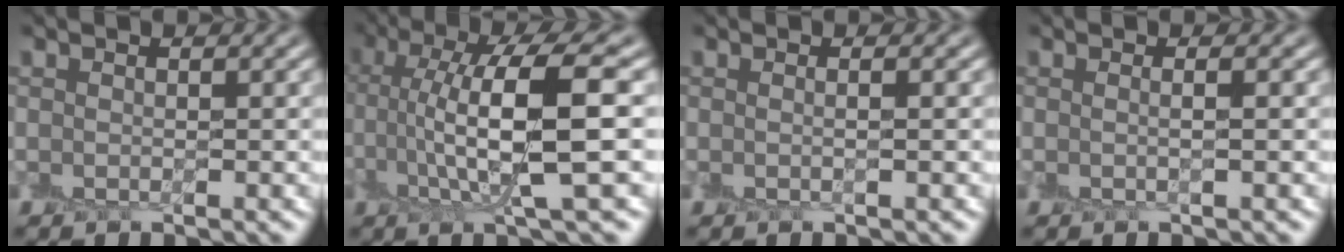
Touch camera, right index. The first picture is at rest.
{"total": 8.8, "force": [1.1, 1.9, 8.5], "torque": [-0.154, 0.009, 0.023]}
{"total": 1.0, "force": [0.0, 0.2, 1.0], "torque": [-0.013, -0.002, -0.003]}
{"total": 1.4, "force": [0.0, 0.4, 1.3], "torque": [-0.017, 0.000, -0.005]}